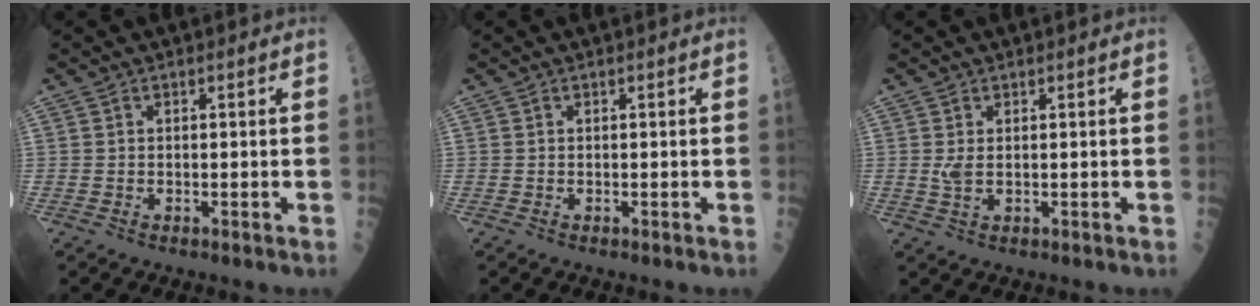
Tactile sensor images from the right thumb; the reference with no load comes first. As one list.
[{"total": 0.0}, {"total": 1.9, "force": [0.3, 0.9, 1.7], "torque": [-0.040, -0.005, 0.011]}]